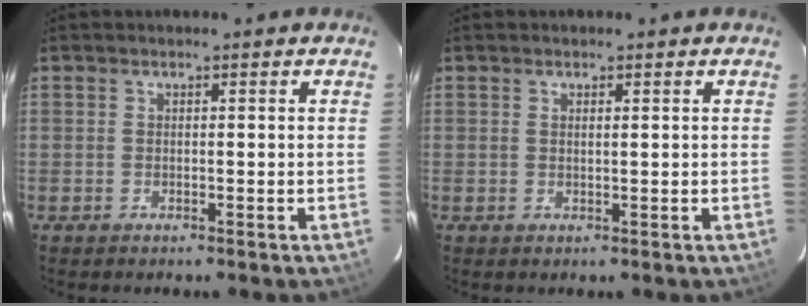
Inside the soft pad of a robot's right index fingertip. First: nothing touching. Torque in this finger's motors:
{"motor_torque": [-0.13, 0.12, -0.05, -0.01]}